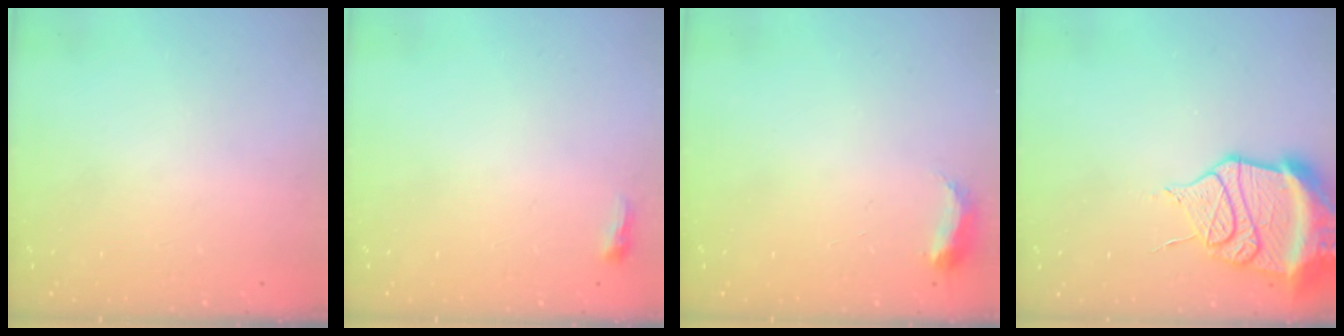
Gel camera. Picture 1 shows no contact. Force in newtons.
{"total": 2.9, "press": 2.8, "slide": 0.8}
{"total": 4.1, "press": 4.1, "slide": 0.6}
{"total": 18.2, "press": 17.9, "slide": 3.3}